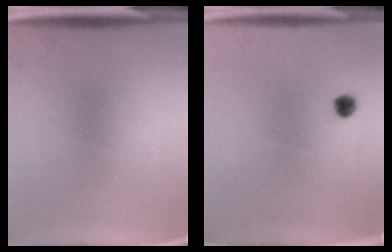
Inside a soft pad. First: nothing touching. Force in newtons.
{"total": 1.8}